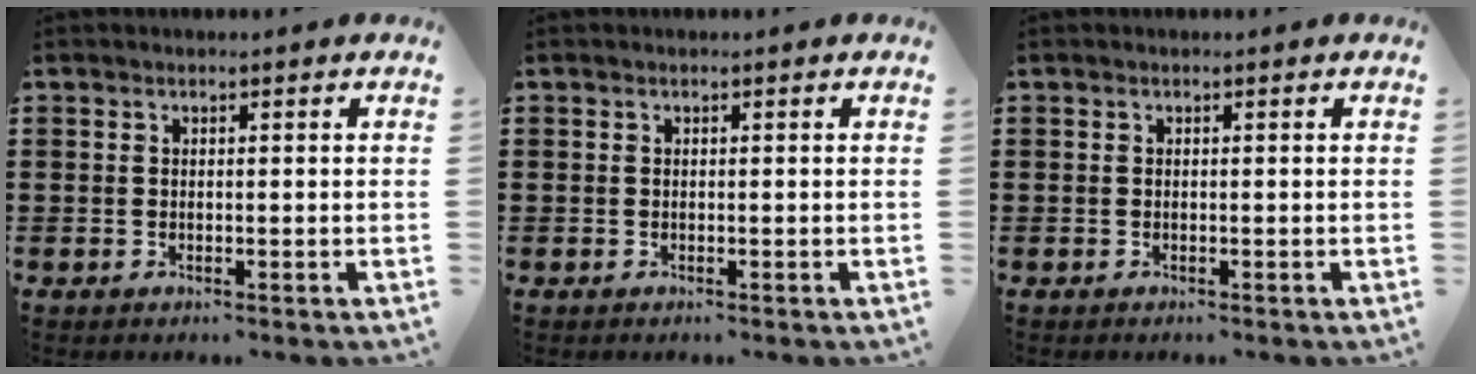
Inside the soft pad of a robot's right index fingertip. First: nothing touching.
{"total": 0.0}
{"total": 0.0}